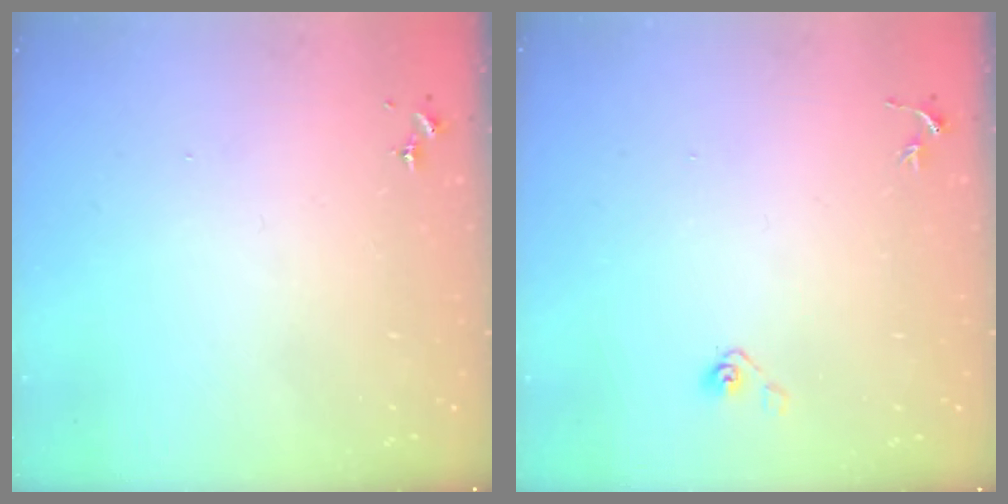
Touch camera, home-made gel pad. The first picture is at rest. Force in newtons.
{"total": 3.8, "press": 3.2, "slide": 2.0}